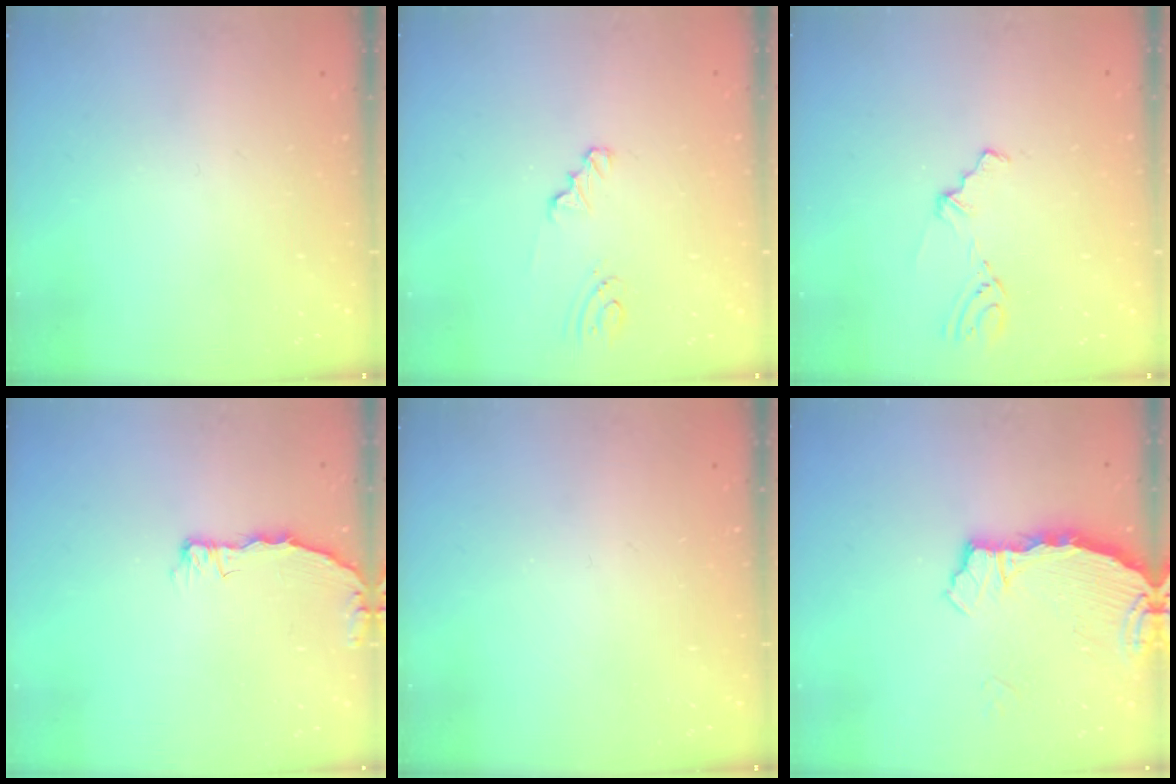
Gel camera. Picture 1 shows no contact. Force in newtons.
{"total": 2.4, "press": 2.4, "slide": 0.3}
{"total": 2.9, "press": 2.8, "slide": 0.8}
{"total": 3.3, "press": 3.3, "slide": 0.2}
{"total": 0.0}
{"total": 3.3, "press": 3.3, "slide": 0.2}